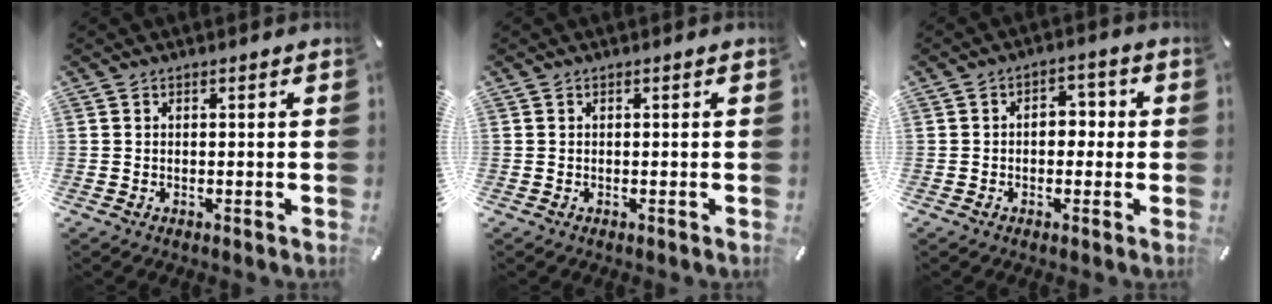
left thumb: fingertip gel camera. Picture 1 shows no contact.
{"total": 0.0}
{"total": 5.1, "force": [-0.4, 3.5, 3.6], "torque": [-0.047, 0.006, -0.017]}